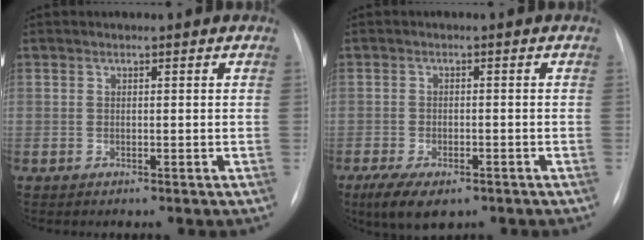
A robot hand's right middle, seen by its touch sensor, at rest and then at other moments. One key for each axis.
{"total": 7.0, "fx": -4.6, "fy": 2.9, "fz": 4.4, "tx": -0.079, "ty": -0.012, "tz": -0.070}